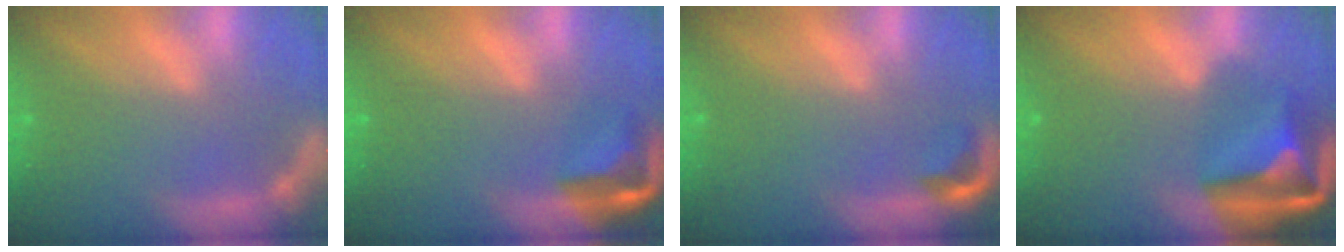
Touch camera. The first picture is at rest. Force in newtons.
{"total": 5.0}
{"total": 1.9}
{"total": 10.1}